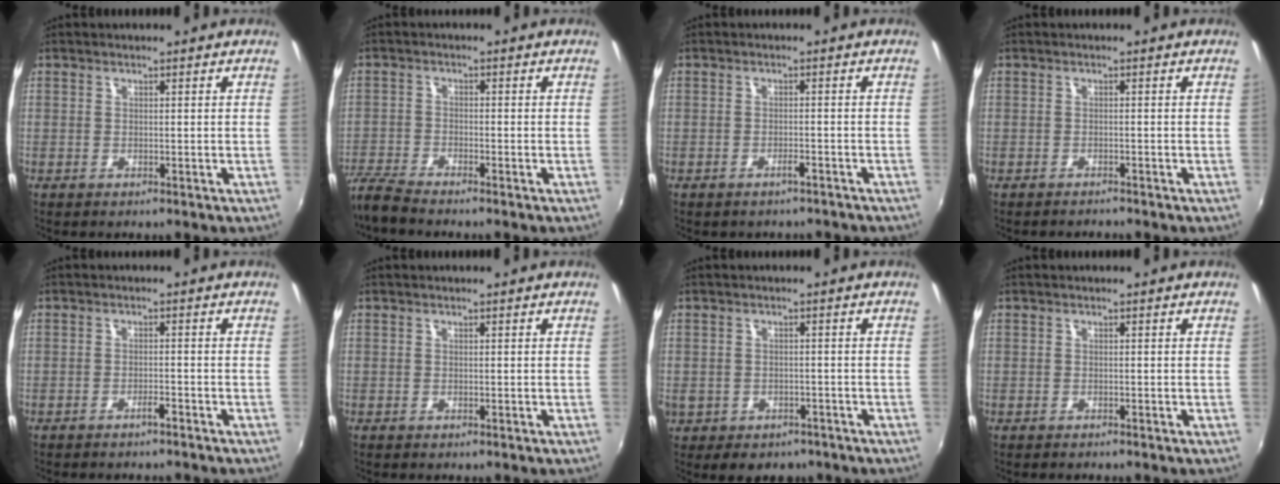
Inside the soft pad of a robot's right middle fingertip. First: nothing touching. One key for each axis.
{"total": 5.4, "fx": -5.0, "fy": 0.1, "fz": 1.9, "tx": -0.057, "ty": -0.017, "tz": -0.101}
{"total": 2.1, "fx": -1.9, "fy": 0.5, "fz": 0.8, "tx": -0.017, "ty": 0.000, "tz": -0.022}
{"total": 1.7, "fx": -1.7, "fy": 0.2, "fz": 0.2, "tx": -0.013, "ty": -0.008, "tz": -0.029}
{"total": 1.7, "fx": -1.6, "fy": 0.0, "fz": 0.7, "tx": -0.018, "ty": 0.002, "tz": -0.022}
{"total": 0.0}
{"total": 6.5, "fx": -3.3, "fy": 5.1, "fz": 2.5, "tx": -0.069, "ty": -0.010, "tz": -0.038}
{"total": 0.8, "fx": -0.8, "fy": 0.1, "fz": 0.1, "tx": -0.004, "ty": -0.006, "tz": -0.015}